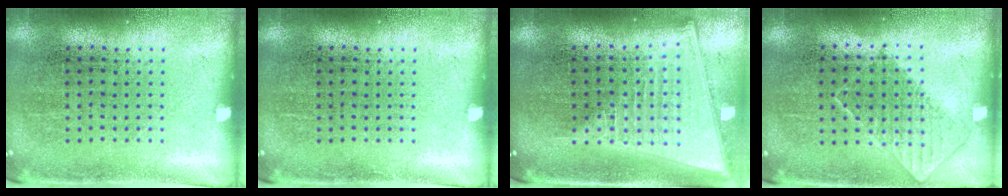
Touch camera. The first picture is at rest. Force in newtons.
{"total": 0.0}
{"total": 2.1, "press": 1.8, "slide": 1.1}
{"total": 0.7, "press": 0.7, "slide": 0.2}